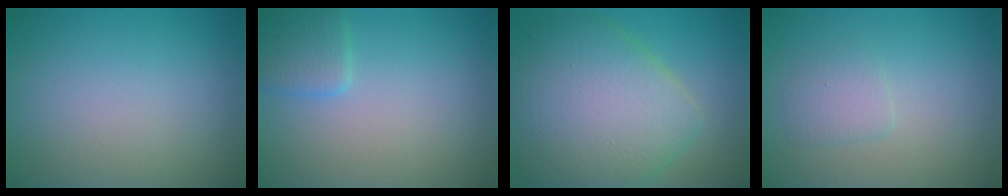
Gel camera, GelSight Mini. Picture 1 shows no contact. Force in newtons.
{"total": 2.1, "press": 2.1, "slide": 0.1}
{"total": 9.7, "press": 9.7, "slide": 0.4}
{"total": 1.6, "press": 1.6, "slide": 0.1}